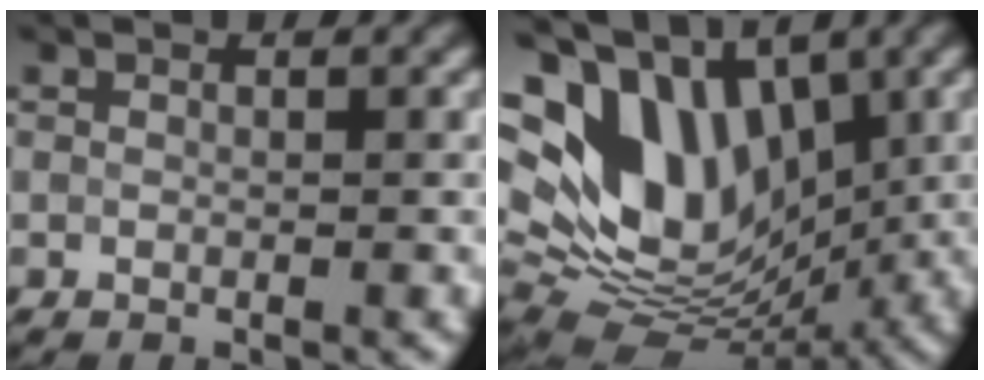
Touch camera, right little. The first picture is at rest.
{"total": 15.9, "force": [3.9, 10.7, 11.1], "torque": [-0.199, 0.006, 0.076]}